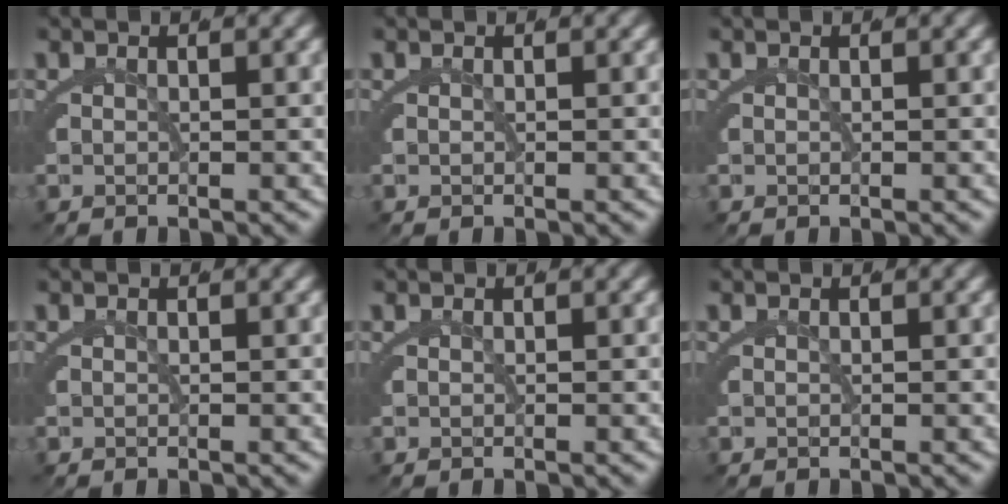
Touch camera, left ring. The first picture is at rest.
{"total": 0.0}
{"total": 0.0}
{"total": 0.0}
{"total": 0.0}
{"total": 0.0}